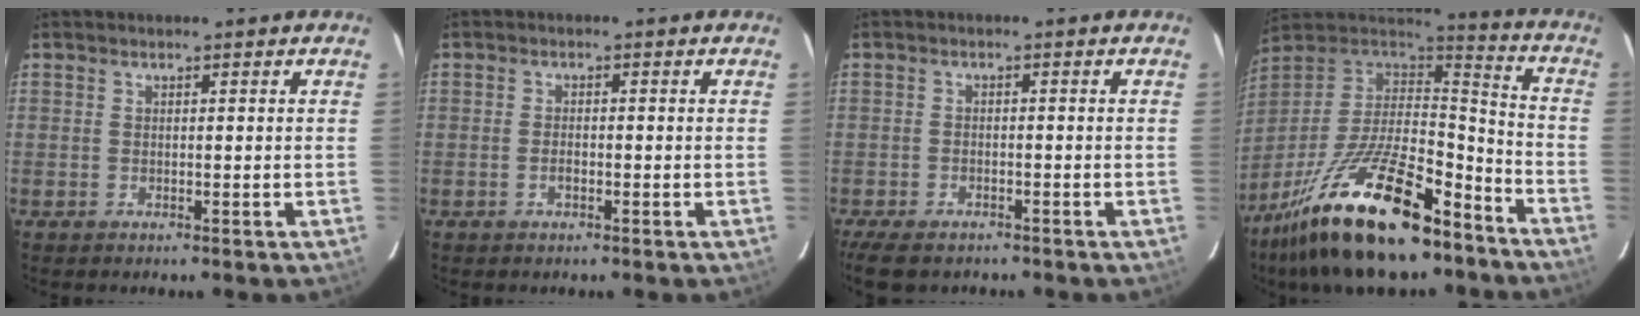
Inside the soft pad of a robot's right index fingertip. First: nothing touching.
{"total": 1.5, "force": [-0.7, 0.7, 1.1], "torque": [-0.024, 0.002, -0.013]}
{"total": 7.6, "force": [-5.9, 3.3, 3.6], "torque": [-0.090, -0.021, -0.102]}
{"total": 26.7, "force": [-17.7, 9.2, 17.8], "torque": [-0.339, -0.026, -0.286]}